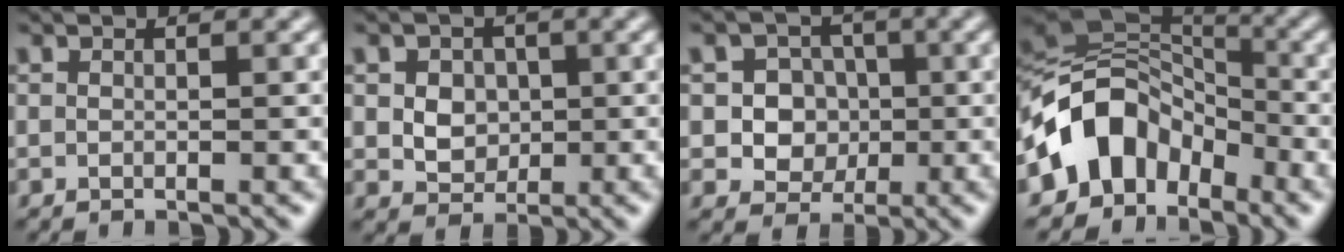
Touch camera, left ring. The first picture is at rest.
{"total": 3.9, "force": [0.6, 3.2, 2.1], "torque": [-0.031, 0.007, 0.003]}
{"total": 4.8, "force": [-0.3, 4.4, 2.0], "torque": [-0.012, 0.013, -0.023]}
{"total": 8.0, "force": [-4.1, 5.8, 3.8], "torque": [-0.045, 0.011, -0.091]}